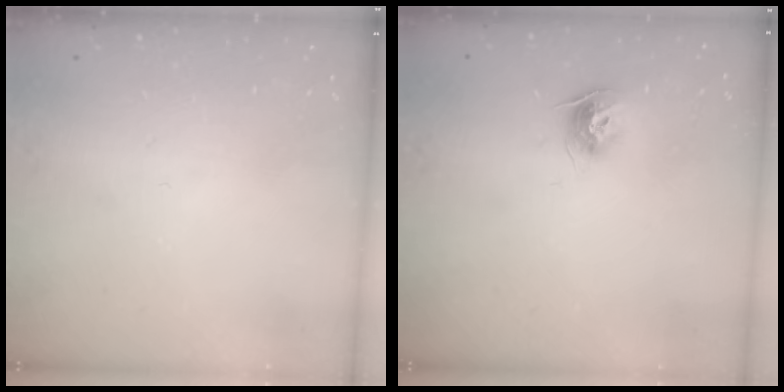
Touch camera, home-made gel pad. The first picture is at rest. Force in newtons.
{"total": 9.6, "press": 9.6, "slide": 0.7}